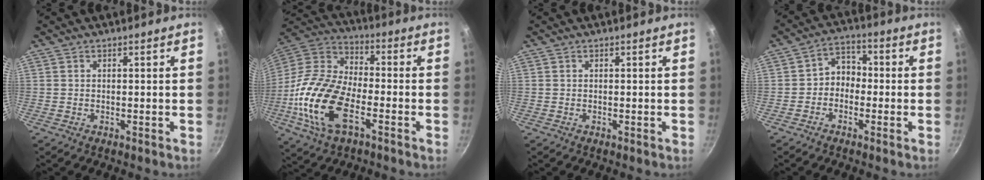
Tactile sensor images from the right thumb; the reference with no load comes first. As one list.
[{"total": 19.7, "force": [-6.4, 10.3, 15.5], "torque": [-0.301, 0.033, -0.141]}, {"total": 0.0}, {"total": 5.2, "force": [-1.3, 4.2, 2.8], "torque": [-0.012, 0.029, -0.035]}]